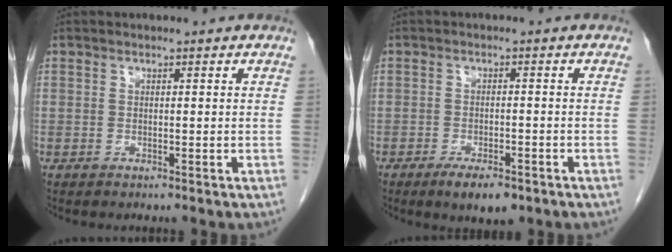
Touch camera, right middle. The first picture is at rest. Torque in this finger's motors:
{"motor_torque": [0.68, -0.48, 0.06, 0.04]}